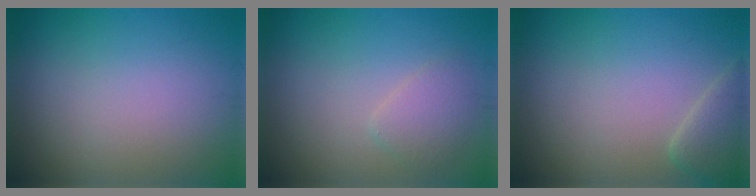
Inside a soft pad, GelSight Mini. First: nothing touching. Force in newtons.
{"total": 1.7, "press": 1.7, "slide": 0.2}
{"total": 2.6, "press": 2.5, "slide": 0.3}